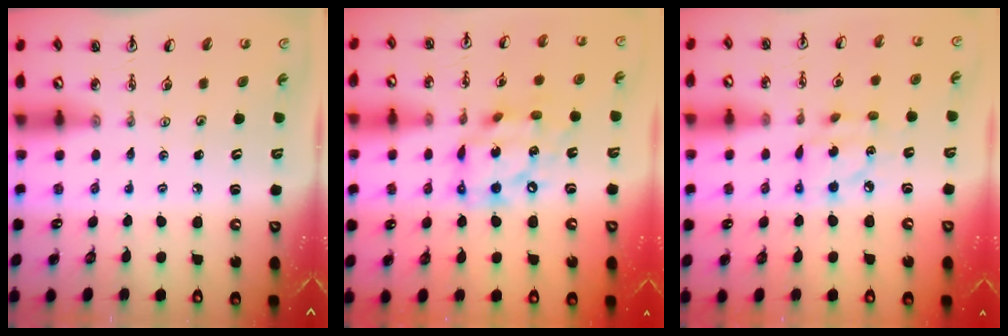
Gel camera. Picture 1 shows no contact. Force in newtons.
{"total": 14.3, "press": 14.2, "slide": 1.7}
{"total": 8.5, "press": 8.5, "slide": 0.3}